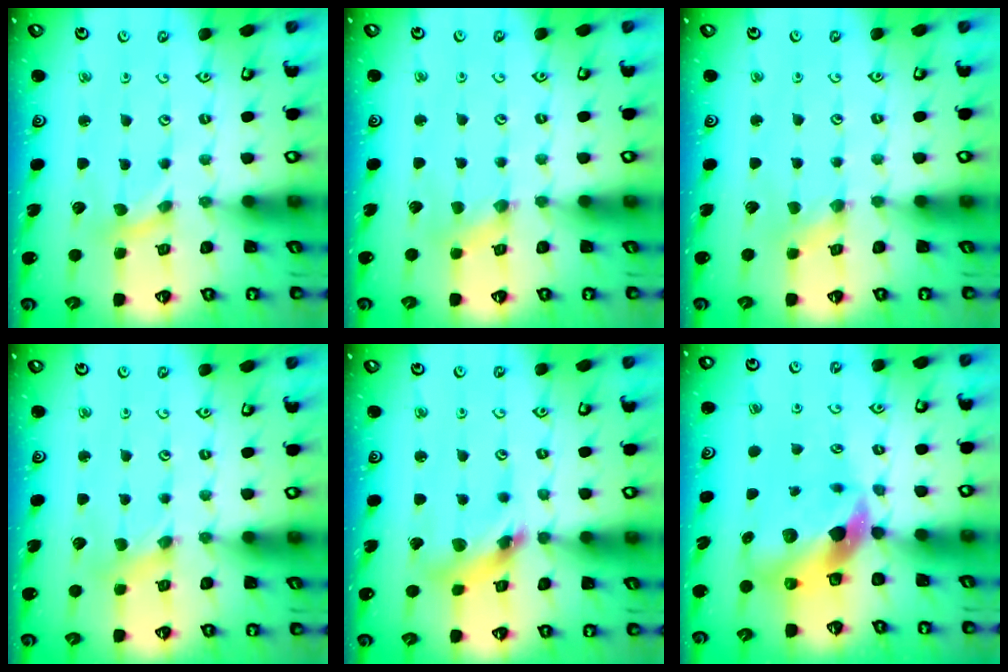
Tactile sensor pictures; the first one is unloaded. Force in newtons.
{"total": 1.3, "press": 1.3, "slide": 0.3}
{"total": 0.6, "press": 0.5, "slide": 0.1}
{"total": 2.2, "press": 2.2, "slide": 0.3}
{"total": 10.0, "press": 9.9, "slide": 1.2}
{"total": 10.3, "press": 10.2, "slide": 1.9}